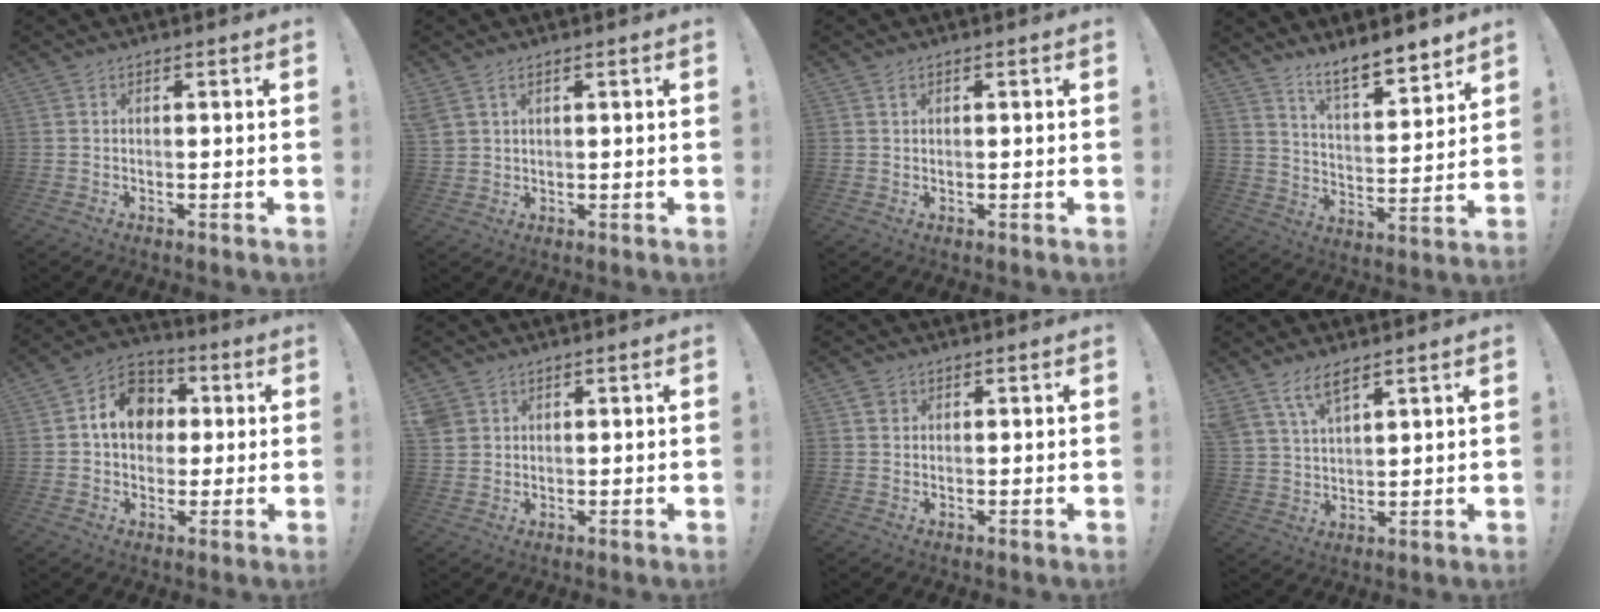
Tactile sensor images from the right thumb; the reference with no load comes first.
{"total": 3.0, "force": [1.7, 1.9, 1.5], "torque": [-0.034, -0.001, 0.036]}
{"total": 0.9, "force": [0.6, 0.6, 0.2], "torque": [0.003, 0.000, 0.010]}
{"total": 10.0, "force": [8.8, 2.0, 4.1], "torque": [-0.062, -0.072, 0.158]}
{"total": 12.9, "force": [2.2, 10.5, 7.0], "torque": [-0.096, 0.013, 0.049]}
{"total": 3.2, "force": [2.0, 2.5, 0.5], "torque": [-0.012, -0.004, 0.039]}
{"total": 2.0, "force": [1.0, 1.7, 0.5], "torque": [0.005, -0.004, 0.016]}
{"total": 7.3, "force": [5.4, 2.9, 3.9], "torque": [-0.084, -0.017, 0.104]}